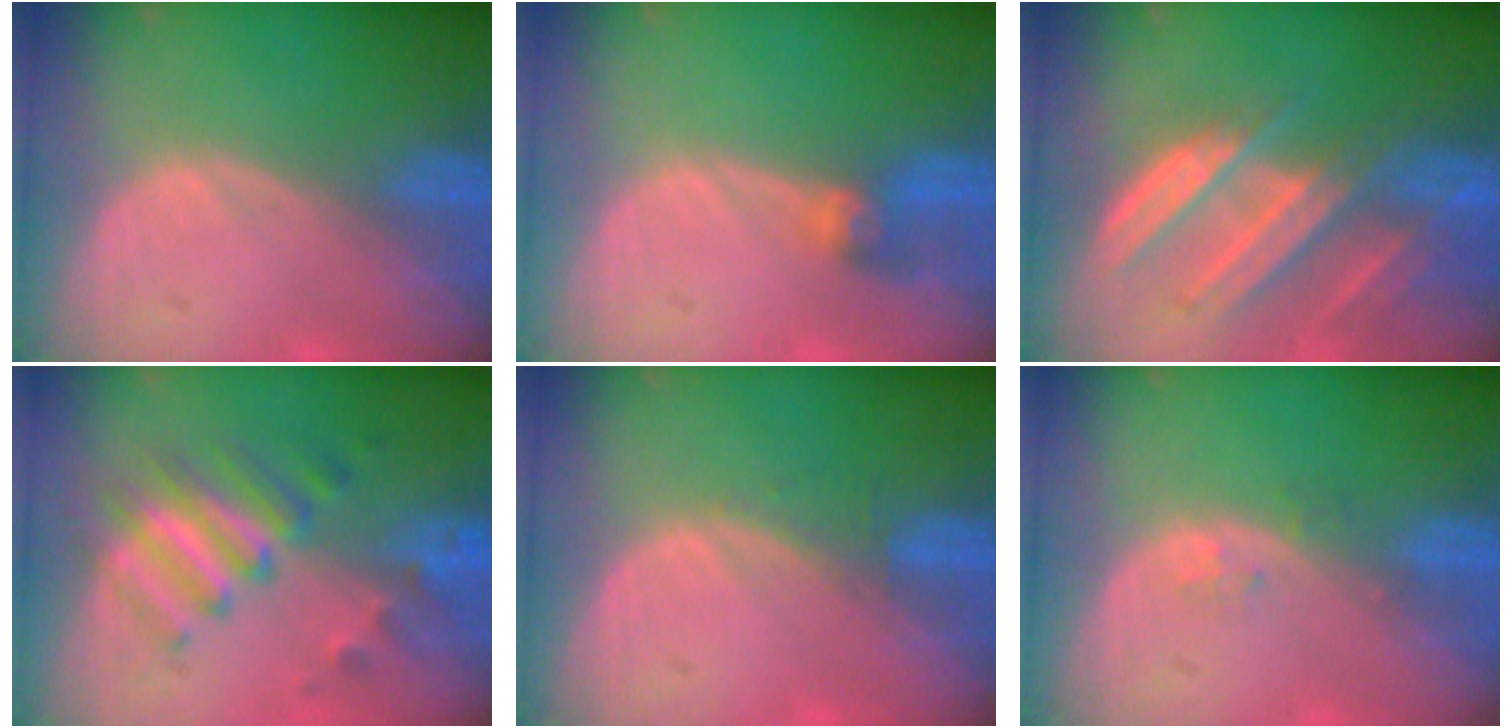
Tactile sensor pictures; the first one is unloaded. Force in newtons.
{"total": 2.7, "press": 2.7, "slide": 0.3}
{"total": 9.3, "press": 8.3, "slide": 4.4}
{"total": 7.6, "press": 7.6, "slide": 0.9}
{"total": 1.2, "press": 1.1, "slide": 0.4}
{"total": 1.2, "press": 1.2, "slide": 0.1}